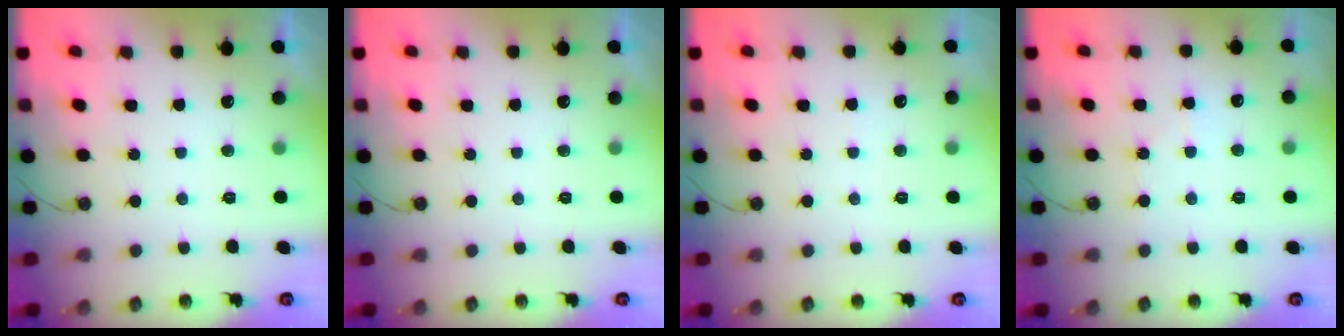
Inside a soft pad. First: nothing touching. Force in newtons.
{"total": 0.0}
{"total": 2.5, "press": 2.4, "slide": 0.4}
{"total": 5.0, "press": 4.9, "slide": 0.7}